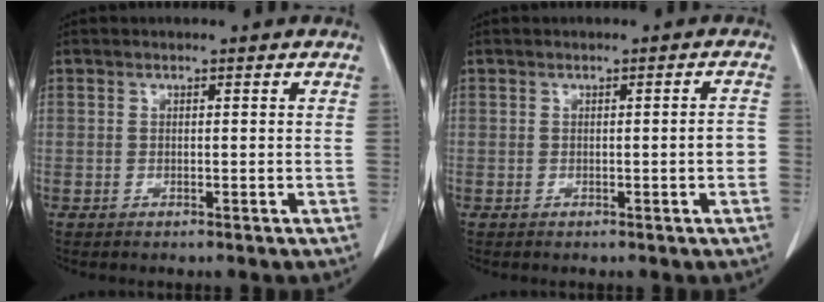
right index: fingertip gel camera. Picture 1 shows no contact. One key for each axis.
{"total": 1.9, "fx": -0.5, "fy": 0.1, "fz": 1.8, "tx": -0.020, "ty": 0.001, "tz": -0.008}